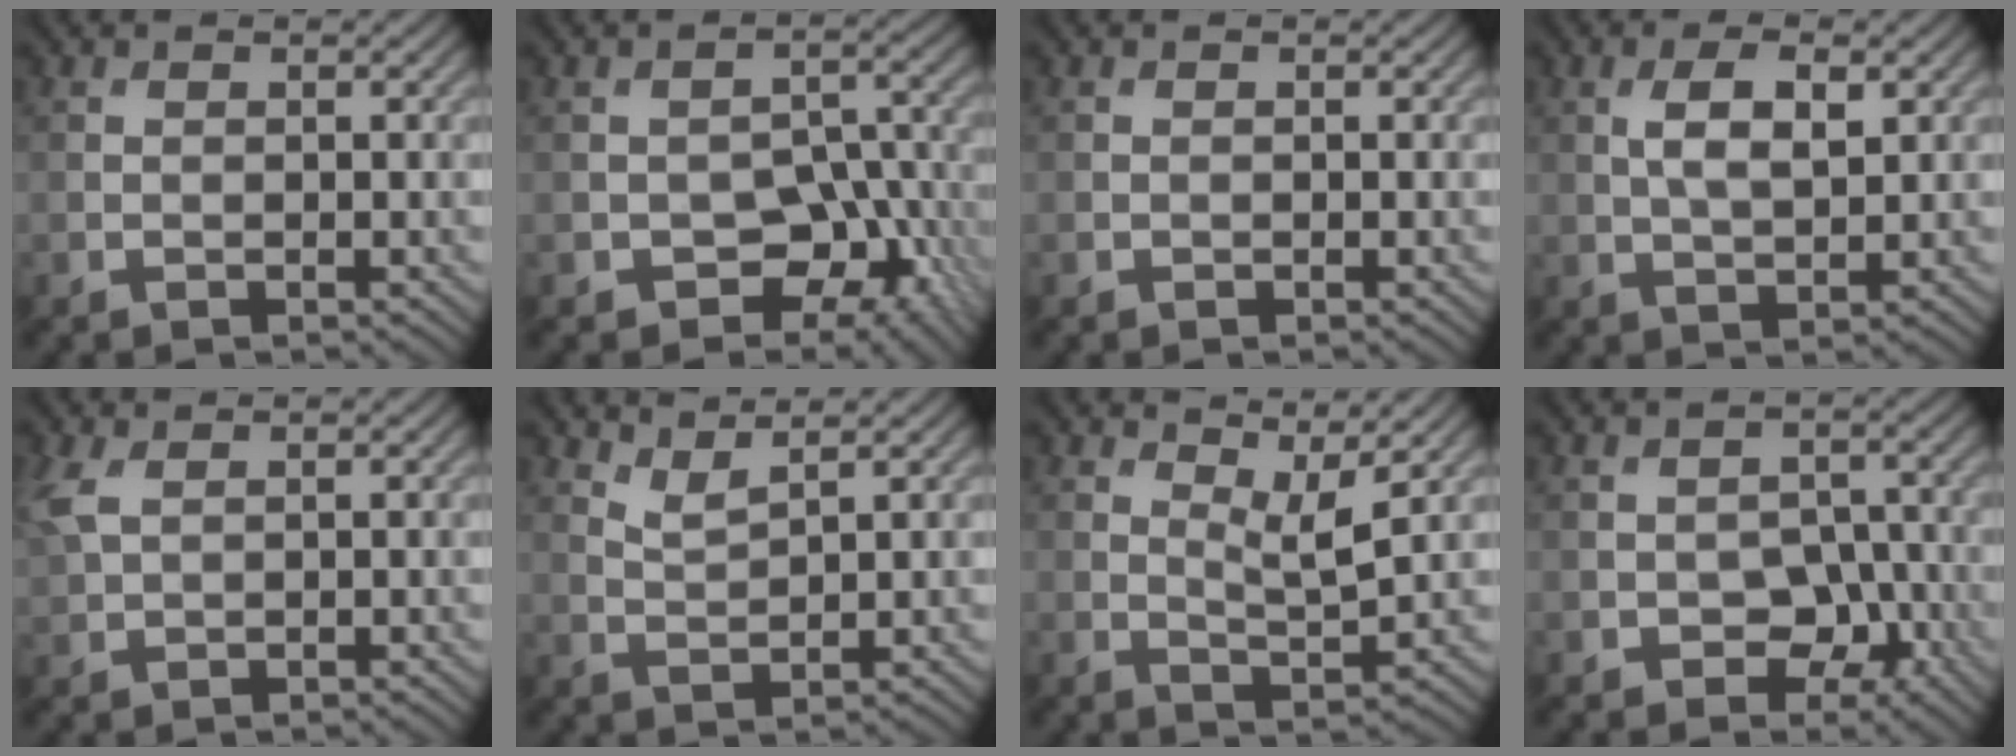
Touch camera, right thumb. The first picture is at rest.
{"total": 8.0, "force": [-3.9, 5.1, 4.8], "torque": [-0.067, -0.004, -0.061]}
{"total": 0.0}
{"total": 4.6, "force": [1.2, 2.0, 4.0], "torque": [-0.087, 0.001, 0.025]}
{"total": 3.4, "force": [1.3, 1.9, 2.6], "torque": [-0.084, 0.008, 0.029]}
{"total": 2.7, "force": [2.3, 0.3, 1.3], "torque": [-0.033, -0.001, 0.057]}
{"total": 4.4, "force": [3.0, 0.8, 3.0], "torque": [-0.064, -0.006, 0.053]}
{"total": 4.4, "force": [-1.9, 3.1, 2.5], "torque": [-0.032, 0.000, -0.030]}